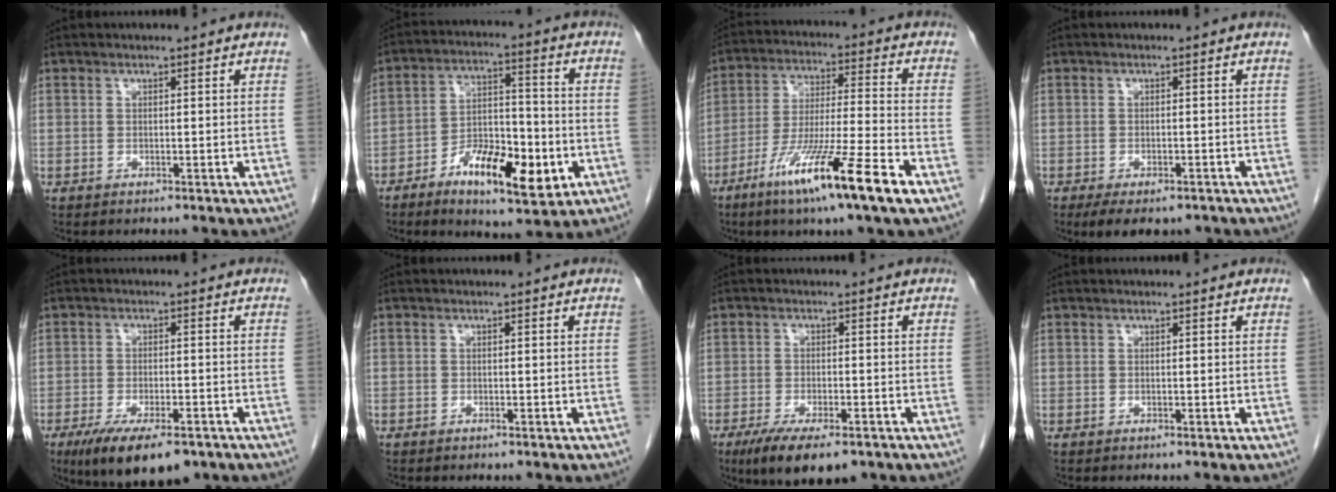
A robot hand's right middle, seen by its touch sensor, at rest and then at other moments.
{"total": 12.7, "force": [-5.3, 4.4, 10.7], "torque": [-0.182, 0.009, -0.084]}
{"total": 15.3, "force": [-8.6, -0.4, 12.7], "torque": [-0.243, -0.040, -0.157]}
{"total": 6.3, "force": [-4.7, 2.6, 3.3], "torque": [-0.045, -0.007, -0.066]}
{"total": 11.0, "force": [-7.5, 3.3, 7.3], "torque": [-0.121, -0.018, -0.116]}
{"total": 0.0}
{"total": 9.6, "force": [-6.6, 2.8, 6.4], "torque": [-0.101, -0.017, -0.102]}
{"total": 0.0}